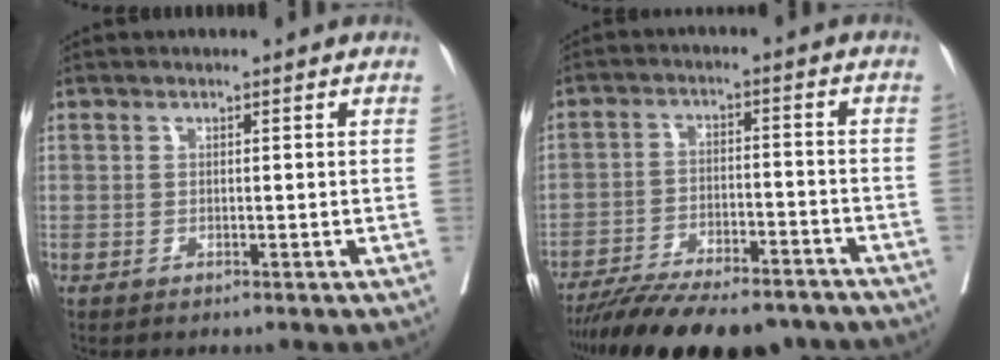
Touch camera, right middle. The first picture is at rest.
{"total": 18.9, "force": [-16.2, 4.8, 8.6], "torque": [-0.142, -0.008, -0.240]}